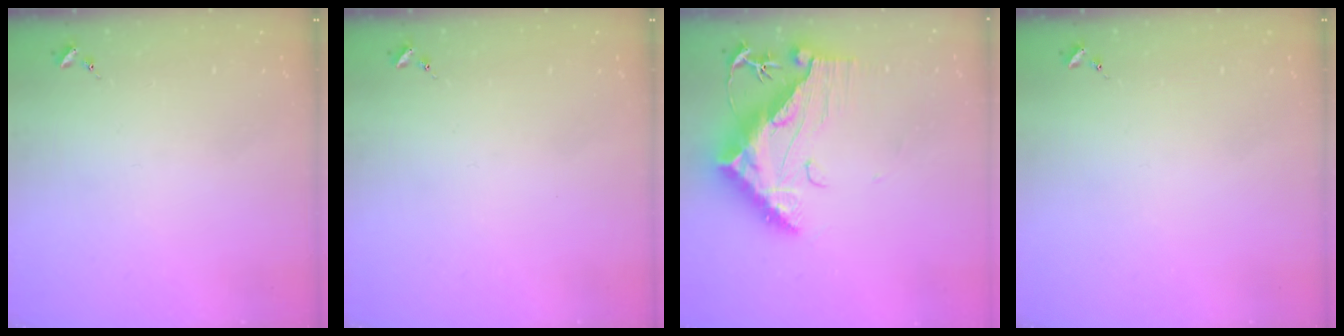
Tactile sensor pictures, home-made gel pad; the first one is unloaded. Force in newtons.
{"total": 0.0}
{"total": 16.5, "press": 16.4, "slide": 1.3}
{"total": 0.0}